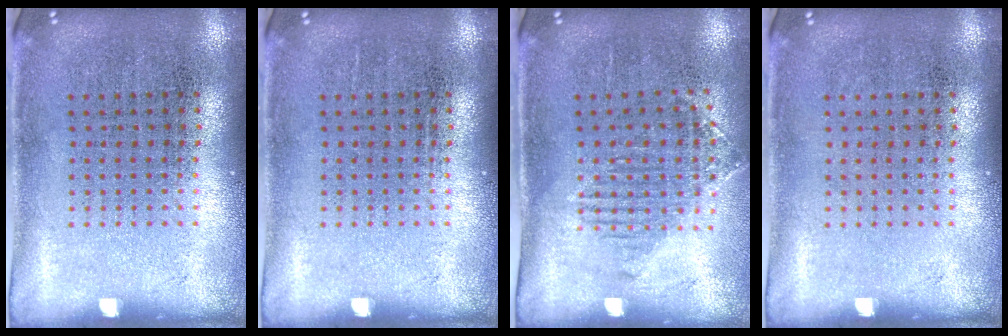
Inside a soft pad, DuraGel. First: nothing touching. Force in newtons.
{"total": 0.0}
{"total": 1.2, "press": 1.1, "slide": 0.5}
{"total": 0.0}